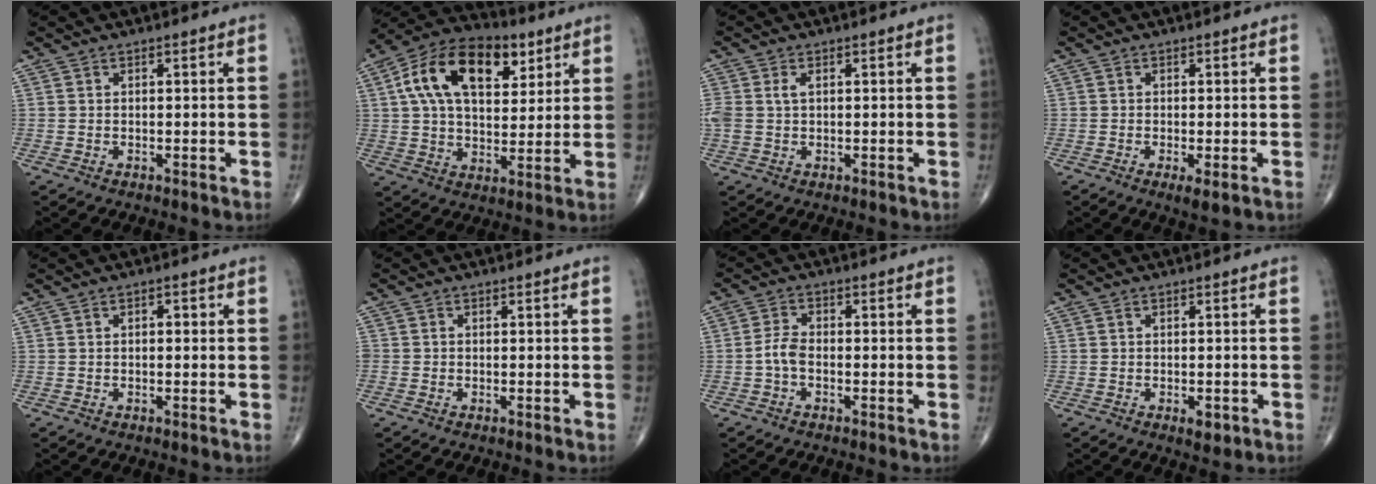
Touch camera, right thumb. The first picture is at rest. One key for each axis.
{"total": 19.2, "fx": 7.2, "fy": 11.1, "fz": 13.9, "tx": -0.214, "ty": 0.000, "tz": 0.115}
{"total": 3.4, "fx": 0.6, "fy": 2.1, "fz": 2.6, "tx": -0.078, "ty": 0.011, "tz": 0.016}
{"total": 2.5, "fx": -0.9, "fy": 0.6, "fz": 2.3, "tx": -0.043, "ty": -0.009, "tz": -0.016}
{"total": 1.0, "fx": 0.1, "fy": 0.6, "fz": 0.8, "tx": -0.005, "ty": 0.001, "tz": -0.002}
{"total": 0.9, "fx": -0.3, "fy": 0.8, "fz": 0.3, "tx": -0.001, "ty": 0.003, "tz": -0.009}
{"total": 3.1, "fx": -1.0, "fy": 1.7, "fz": 2.4, "tx": -0.050, "ty": 0.012, "tz": -0.027}
{"total": 5.8, "fx": -2.6, "fy": 3.1, "fz": 4.2, "tx": -0.040, "ty": 0.008, "tz": -0.029}